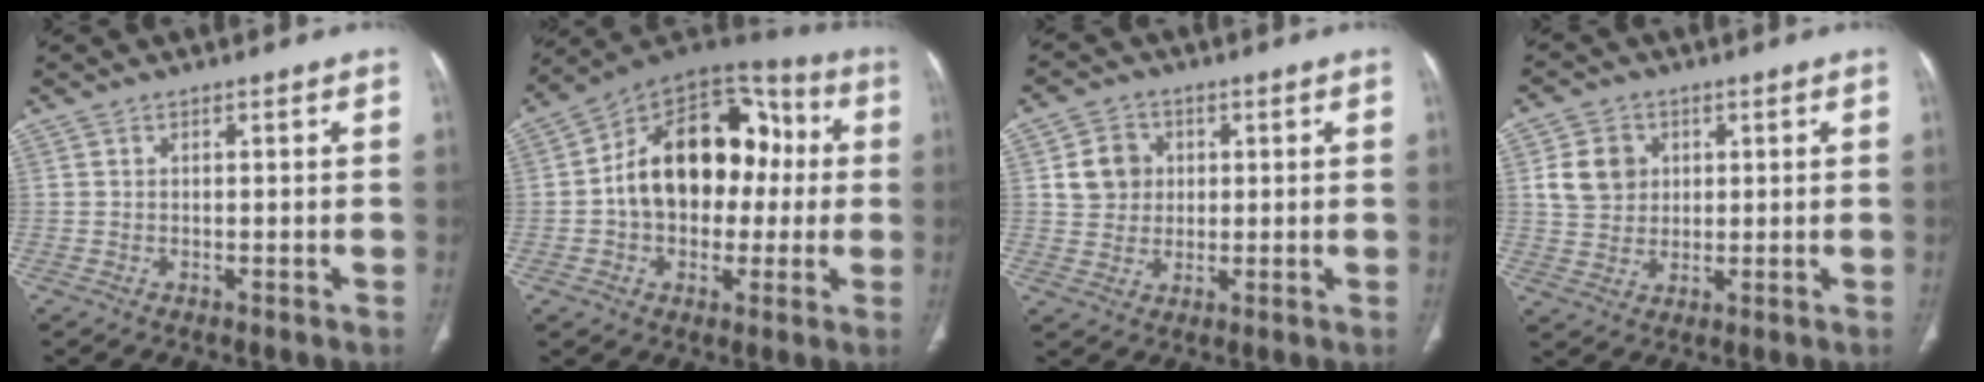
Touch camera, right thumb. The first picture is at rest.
{"total": 21.3, "force": [0.7, 14.6, 15.5], "torque": [-0.206, 0.045, 0.006]}
{"total": 6.7, "force": [1.5, 6.0, 2.5], "torque": [-0.018, -0.002, 0.025]}
{"total": 7.3, "force": [2.1, 6.0, 3.5], "torque": [-0.045, -0.004, 0.044]}